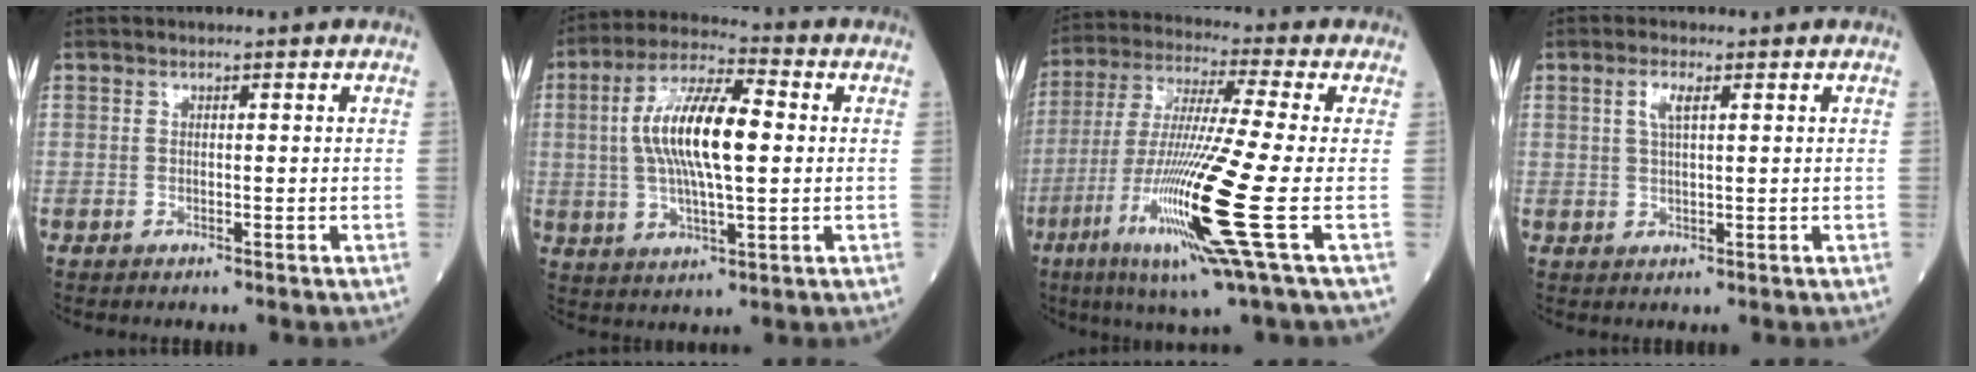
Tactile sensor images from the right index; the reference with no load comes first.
{"total": 13.3, "force": [1.2, 3.4, 12.8], "torque": [-0.249, 0.018, 0.019]}
{"total": 17.6, "force": [-5.6, -1.3, 16.6], "torque": [-0.344, -0.036, -0.115]}
{"total": 2.7, "force": [1.1, 0.6, 2.4], "torque": [-0.053, 0.004, 0.022]}